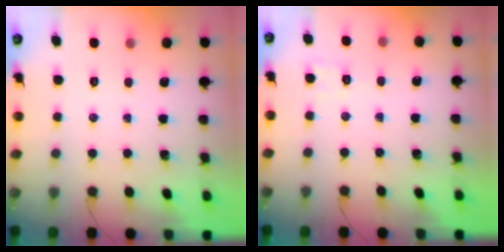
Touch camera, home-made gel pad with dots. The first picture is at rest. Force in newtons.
{"total": 2.1, "press": 1.4, "slide": 1.6}